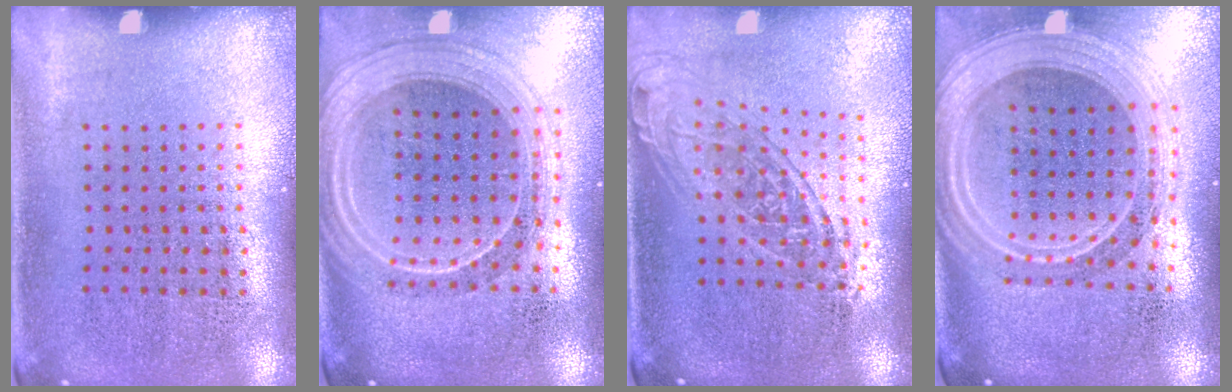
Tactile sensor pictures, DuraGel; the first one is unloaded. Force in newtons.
{"total": 2.3, "press": 2.0, "slide": 1.2}
{"total": 1.7, "press": 1.3, "slide": 1.0}
{"total": 2.7, "press": 2.2, "slide": 1.6}